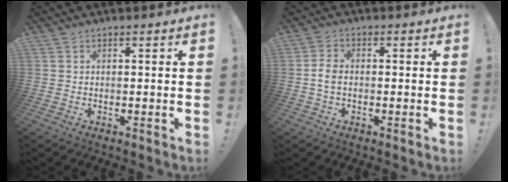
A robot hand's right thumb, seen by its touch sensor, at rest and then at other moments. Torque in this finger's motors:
{"motor_torque": [-0.12, 0.11, -0.18, -0.05, 0.02]}